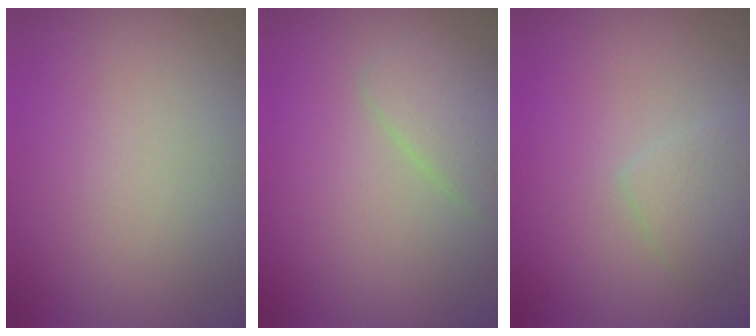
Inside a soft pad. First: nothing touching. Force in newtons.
{"total": 2.6, "press": 2.6, "slide": 0.1}
{"total": 1.8, "press": 1.8, "slide": 0.1}